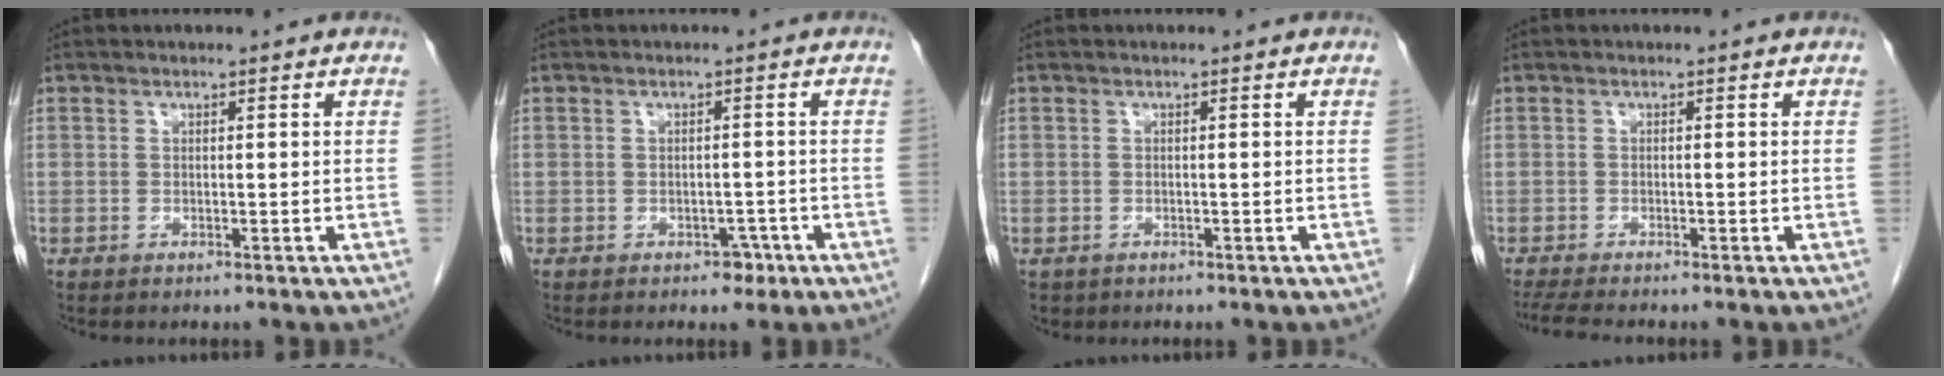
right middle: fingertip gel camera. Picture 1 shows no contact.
{"total": 2.1, "force": [-1.2, 1.4, 1.0], "torque": [-0.013, 0.003, -0.010]}
{"total": 1.2, "force": [-0.7, 0.9, 0.2], "torque": [-0.016, -0.001, -0.005]}
{"total": 3.8, "force": [-3.3, -0.1, 1.9], "torque": [-0.041, -0.013, -0.058]}